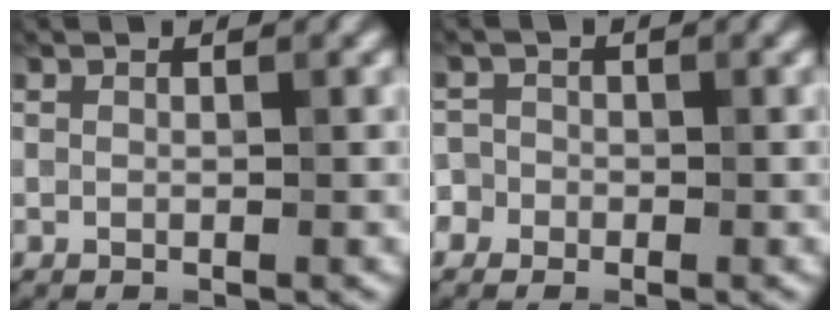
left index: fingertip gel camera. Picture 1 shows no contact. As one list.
[{"total": 2.7, "force": [-0.9, 2.5, 0.6], "torque": [0.007, 0.018, -0.039]}]